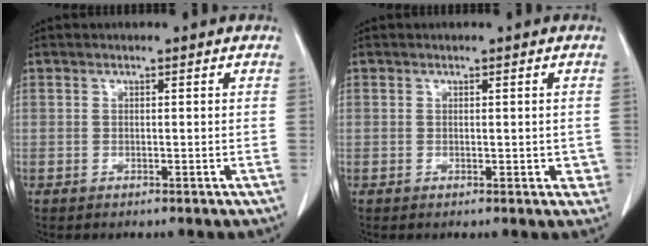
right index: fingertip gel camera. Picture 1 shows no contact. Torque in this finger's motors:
{"motor_torque": [-0.05, 0.37, 0.09, 0.05]}